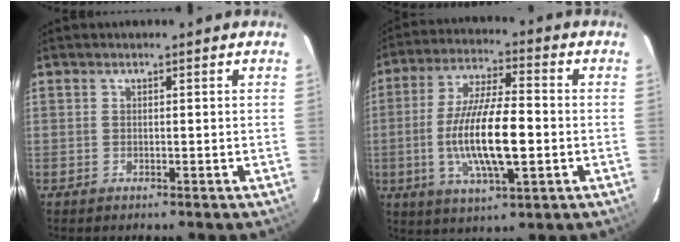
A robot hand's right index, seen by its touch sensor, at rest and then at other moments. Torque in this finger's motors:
{"motor_torque": [1.57, -0.57, 1.05, 0.21]}